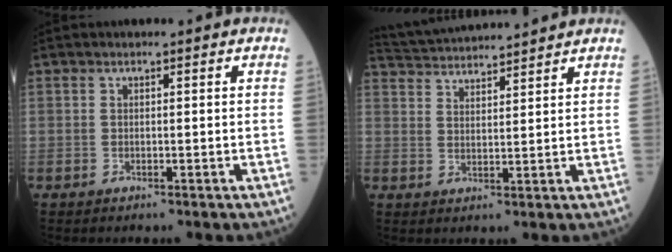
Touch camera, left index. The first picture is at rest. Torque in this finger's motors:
{"motor_torque": [-0.06, -0.34, 0.00, 0.00]}